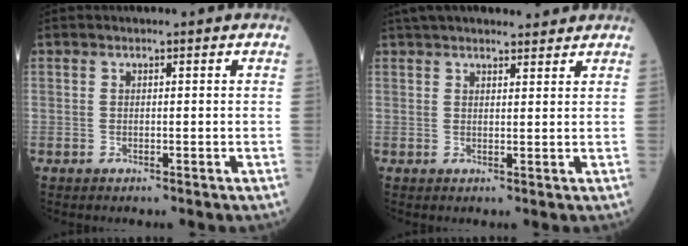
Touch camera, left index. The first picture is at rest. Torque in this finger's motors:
{"motor_torque": [-0.31, -0.65, -0.21, 0.10]}